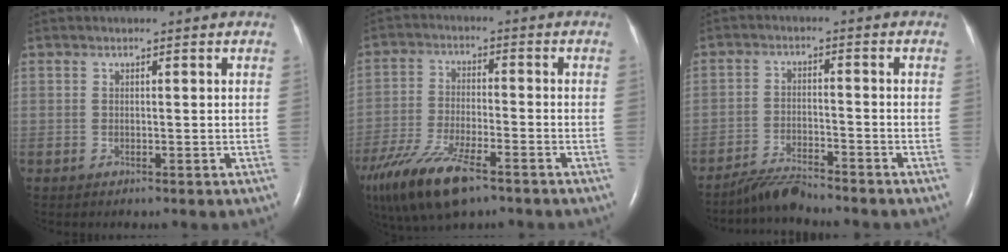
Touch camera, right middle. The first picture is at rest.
{"total": 16.0, "force": [-10.7, 4.9, 10.9], "torque": [-0.249, -0.038, -0.193]}
{"total": 4.7, "force": [-4.6, -0.1, 1.1], "torque": [-0.026, -0.020, -0.085]}